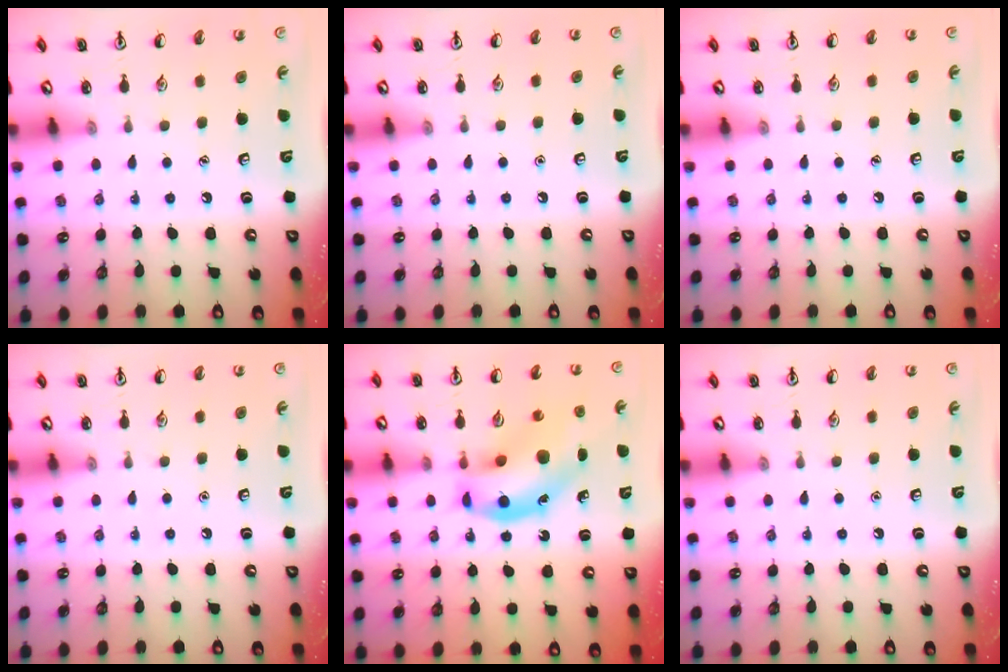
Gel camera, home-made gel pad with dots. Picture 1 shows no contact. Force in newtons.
{"total": 0.0}
{"total": 0.0}
{"total": 0.0}
{"total": 14.7, "press": 14.2, "slide": 4.0}
{"total": 0.0}